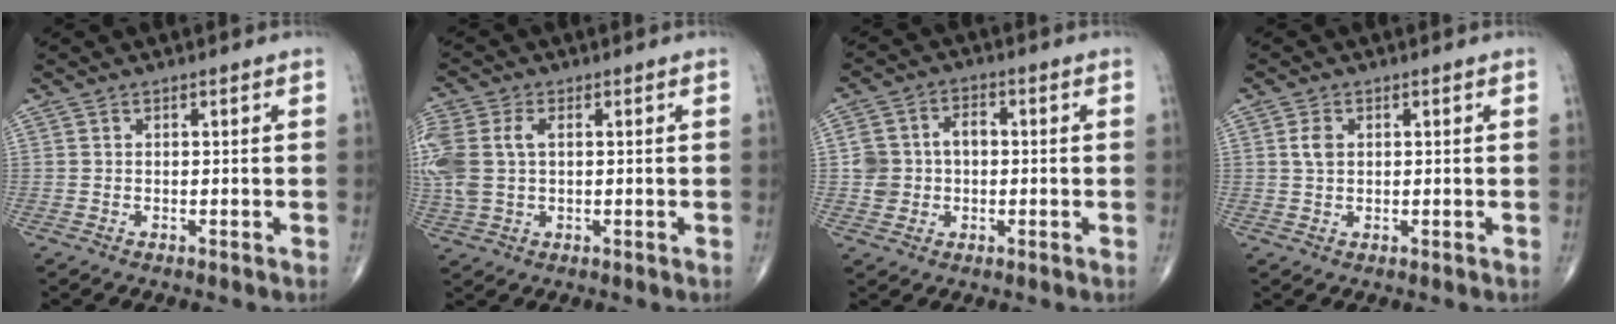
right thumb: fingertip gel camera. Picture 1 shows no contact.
{"total": 11.2, "force": [1.3, 7.3, 8.5], "torque": [-0.235, 0.015, 0.029]}
{"total": 7.1, "force": [-0.2, 6.0, 3.8], "torque": [-0.054, 0.025, -0.008]}
{"total": 2.4, "force": [0.6, 1.6, 1.7], "torque": [-0.033, 0.001, 0.011]}